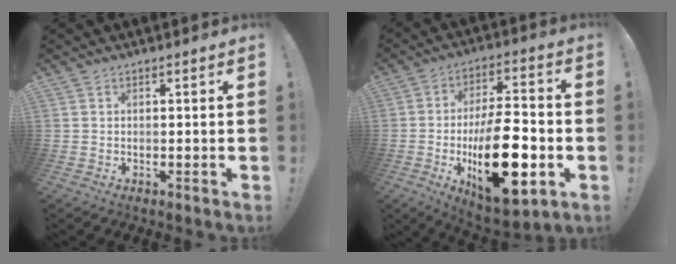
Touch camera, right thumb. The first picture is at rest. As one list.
[{"total": 24.0, "force": [-5.7, 10.8, 20.7], "torque": [-0.347, 0.023, -0.077]}]